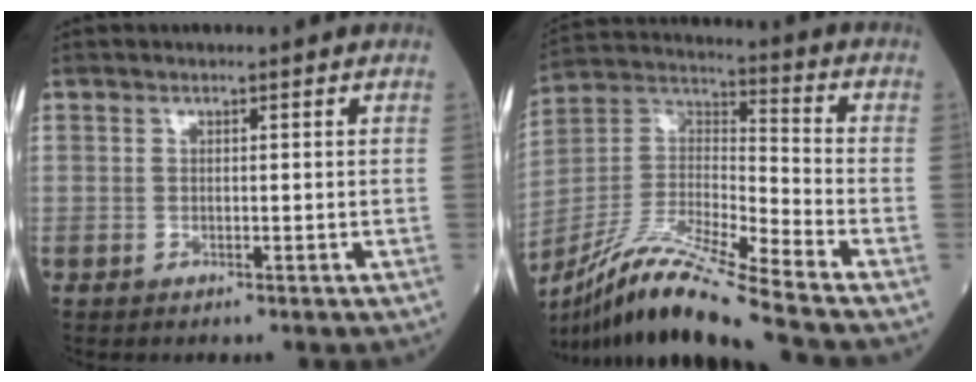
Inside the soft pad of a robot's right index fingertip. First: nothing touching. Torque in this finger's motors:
{"motor_torque": [-0.19, -0.78, 0.47, 0.15]}